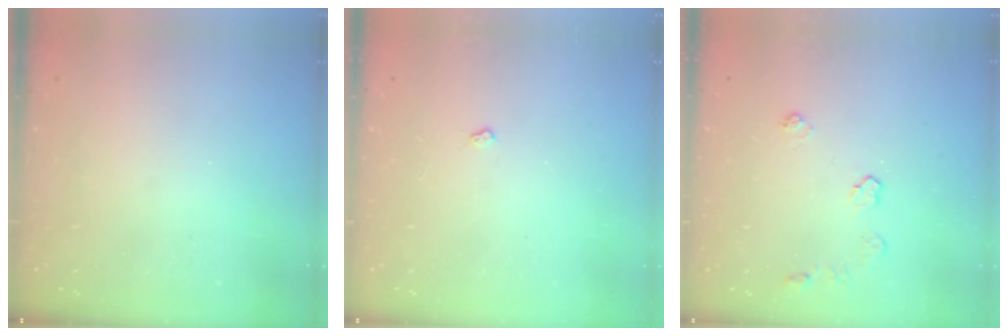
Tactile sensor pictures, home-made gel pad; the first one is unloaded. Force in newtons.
{"total": 2.4, "press": 2.3, "slide": 0.4}
{"total": 4.8, "press": 4.8, "slide": 0.6}